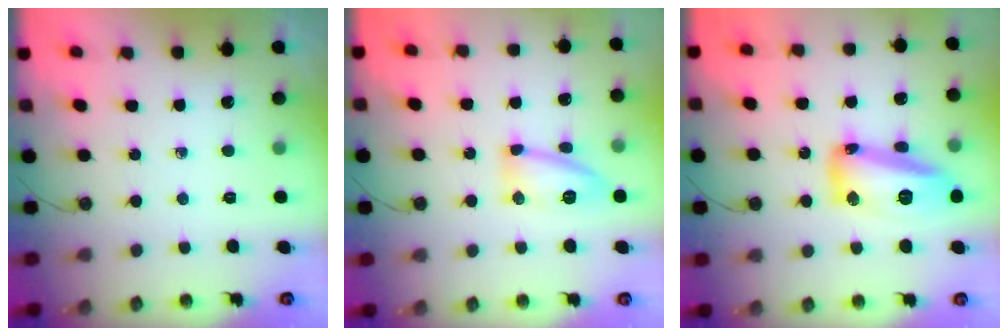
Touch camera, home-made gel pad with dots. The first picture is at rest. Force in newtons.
{"total": 10.9, "press": 10.8, "slide": 1.2}
{"total": 15.6, "press": 15.4, "slide": 2.4}